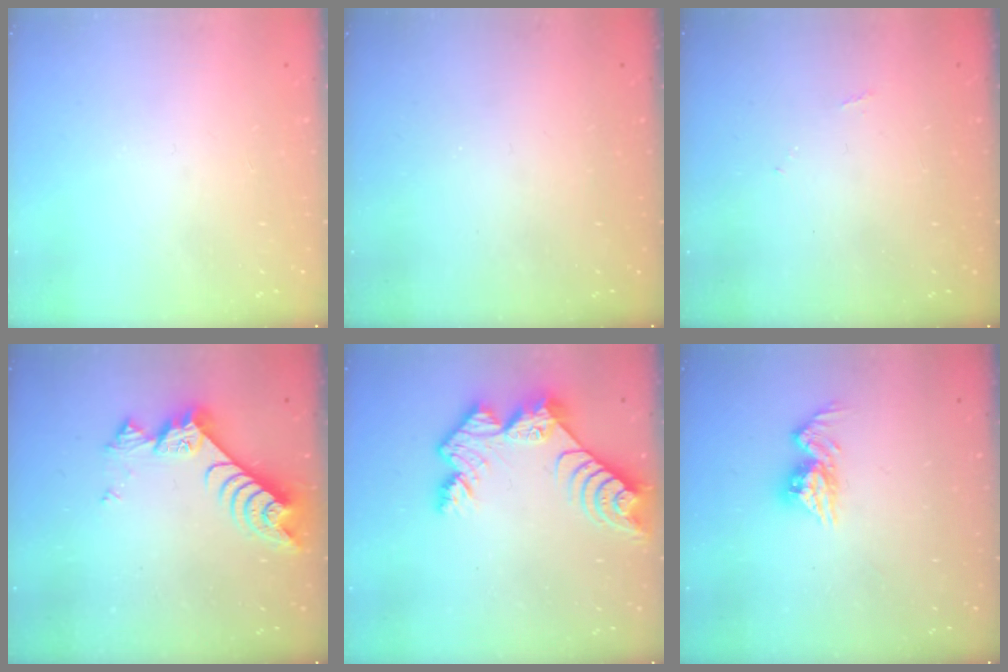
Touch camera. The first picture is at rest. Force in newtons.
{"total": 0.0}
{"total": 4.0, "press": 4.0, "slide": 0.6}
{"total": 7.9, "press": 7.9, "slide": 0.7}
{"total": 11.0, "press": 11.0, "slide": 0.9}
{"total": 9.8, "press": 9.8, "slide": 0.8}